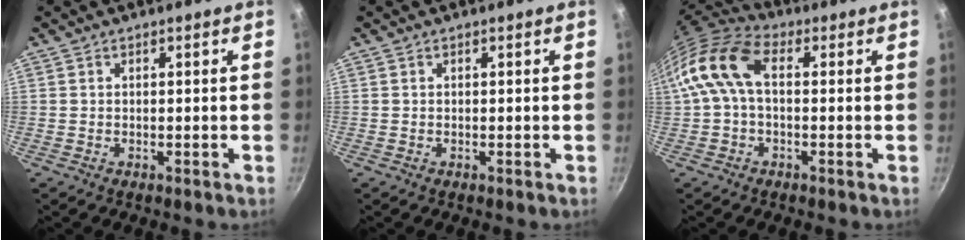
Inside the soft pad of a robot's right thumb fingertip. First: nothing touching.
{"total": 0.0}
{"total": 12.5, "force": [1.4, 7.4, 10.0], "torque": [-0.206, 0.037, 0.015]}